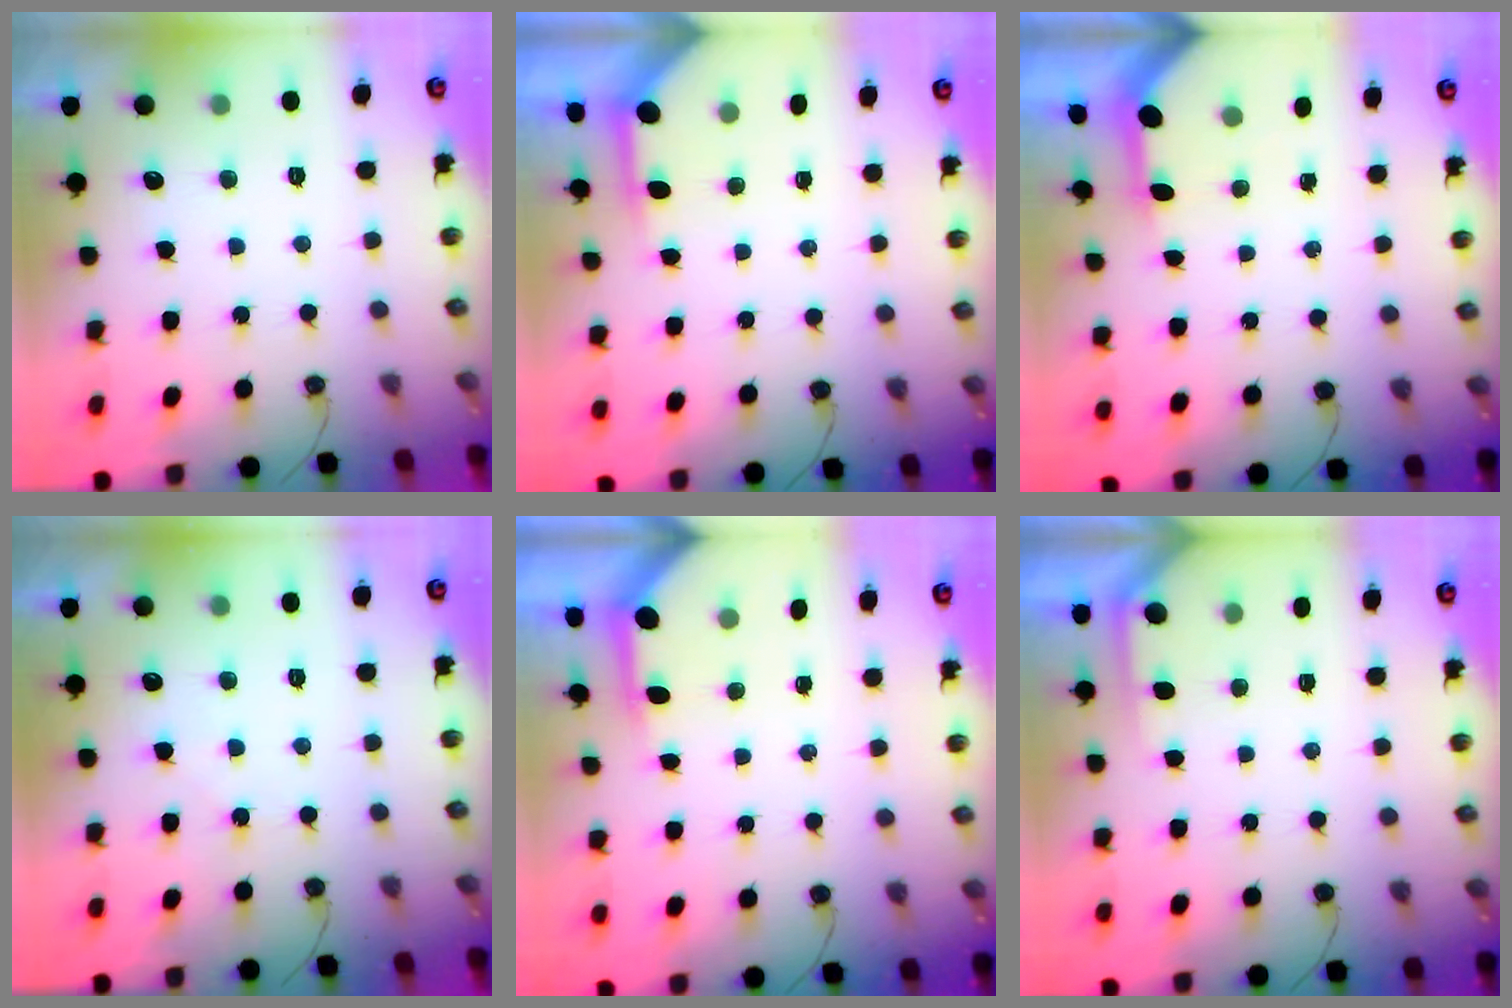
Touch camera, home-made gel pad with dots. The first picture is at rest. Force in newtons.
{"total": 3.9, "press": 3.8, "slide": 0.3}
{"total": 3.2, "press": 3.2, "slide": 0.3}
{"total": 4.4, "press": 4.4, "slide": 0.8}
{"total": 3.8, "press": 3.8, "slide": 0.3}
{"total": 1.7, "press": 1.7, "slide": 0.3}